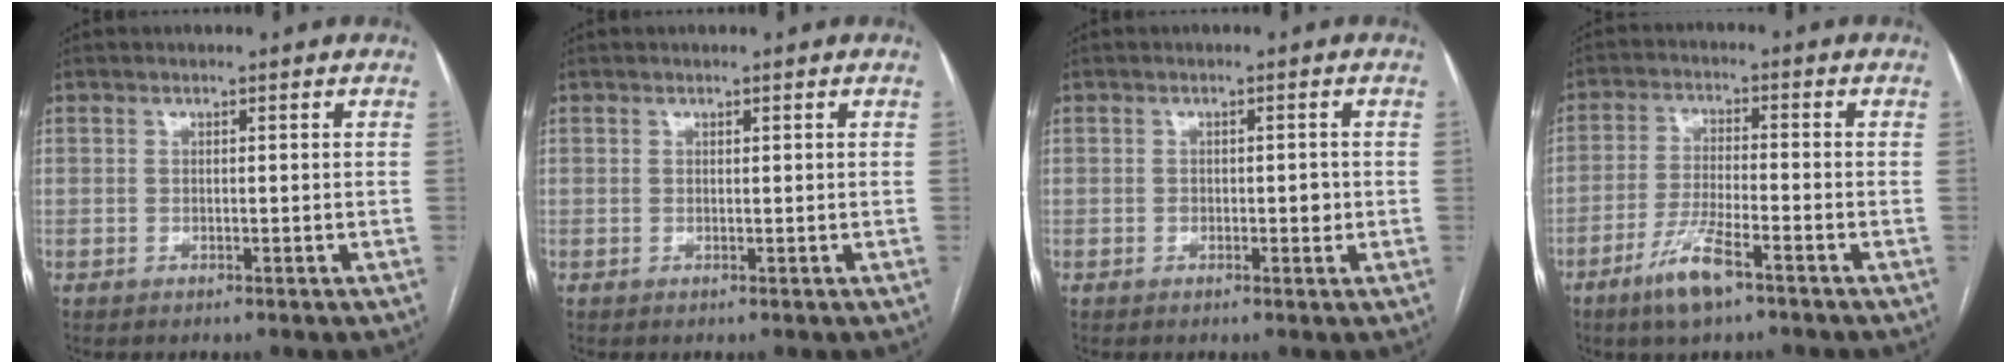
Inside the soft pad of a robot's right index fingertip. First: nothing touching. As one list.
[{"total": 0.0}, {"total": 2.0, "force": [-0.3, 1.2, 1.6], "torque": [-0.022, 0.001, -0.002]}, {"total": 7.3, "force": [-4.6, 1.1, 5.5], "torque": [-0.115, -0.010, -0.085]}]